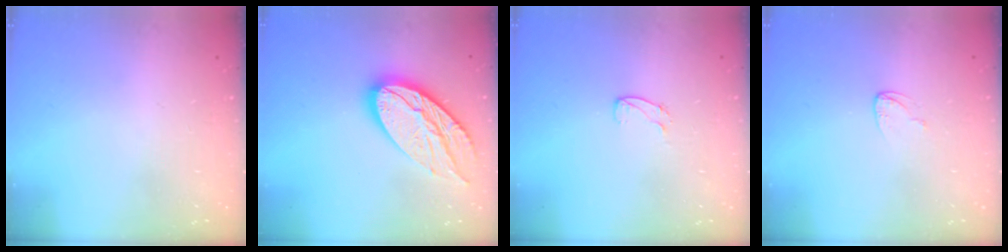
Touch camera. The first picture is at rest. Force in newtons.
{"total": 17.2, "press": 17.2, "slide": 1.5}
{"total": 5.1, "press": 5.0, "slide": 0.4}
{"total": 3.4, "press": 3.4, "slide": 0.3}